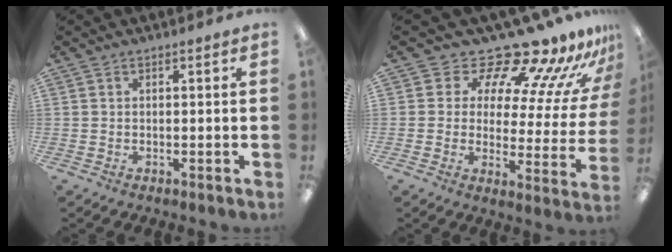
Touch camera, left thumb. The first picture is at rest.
{"total": 15.3, "force": [13.9, 4.0, 5.1], "torque": [-0.086, -0.127, 0.235]}